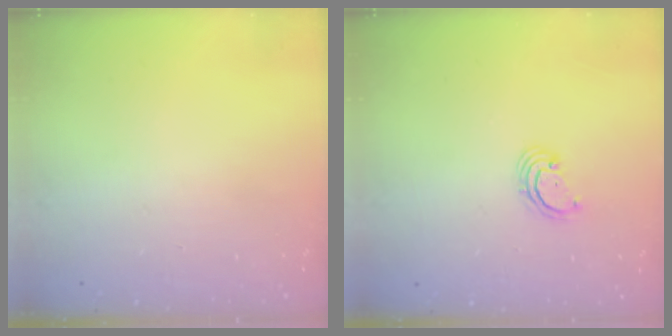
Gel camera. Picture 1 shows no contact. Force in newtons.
{"total": 2.6, "press": 2.6, "slide": 0.3}